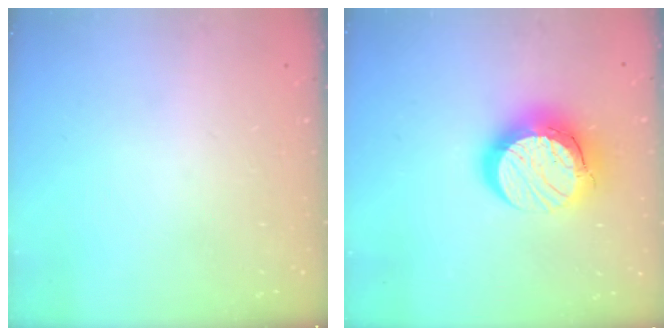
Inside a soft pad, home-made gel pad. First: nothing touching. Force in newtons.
{"total": 15.8, "press": 15.8, "slide": 1.1}